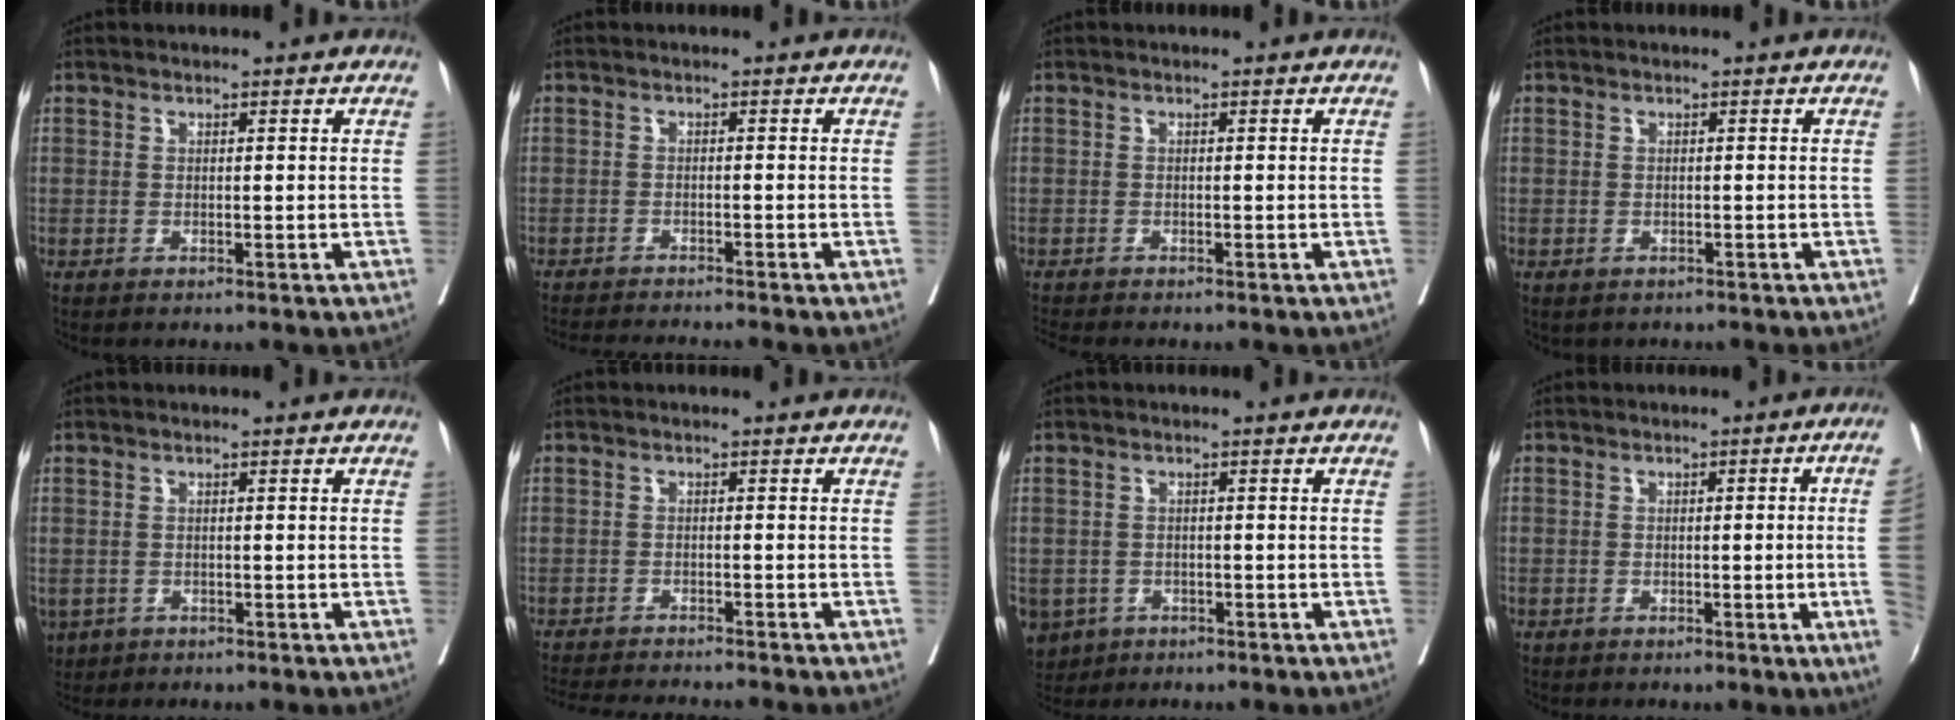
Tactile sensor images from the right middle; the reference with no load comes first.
{"total": 9.3, "force": [-8.5, -0.9, 3.6], "torque": [-0.031, -0.022, -0.128]}
{"total": 3.0, "force": [-2.8, -0.6, 0.9], "torque": [-0.010, -0.007, -0.048]}
{"total": 1.2, "force": [-1.0, 0.6, 0.5], "torque": [-0.014, -0.002, -0.009]}
{"total": 5.4, "force": [-2.6, 4.2, 2.1], "torque": [-0.059, -0.005, -0.034]}
{"total": 11.7, "force": [-10.8, 0.2, 4.6], "torque": [-0.056, -0.021, -0.152]}
{"total": 8.4, "force": [-4.2, 6.7, 2.8], "torque": [-0.081, -0.002, -0.059]}
{"total": 6.9, "force": [-1.1, -0.9, 6.8], "torque": [-0.071, -0.003, -0.017]}